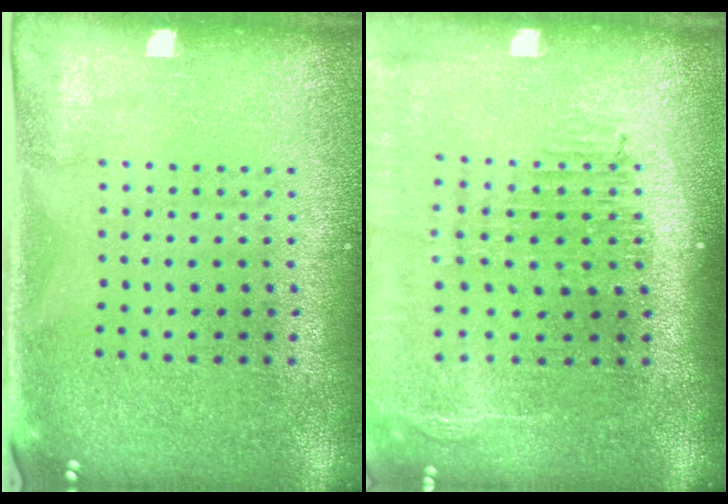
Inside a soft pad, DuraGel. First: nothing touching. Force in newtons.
{"total": 2.5, "press": 2.0, "slide": 1.5}